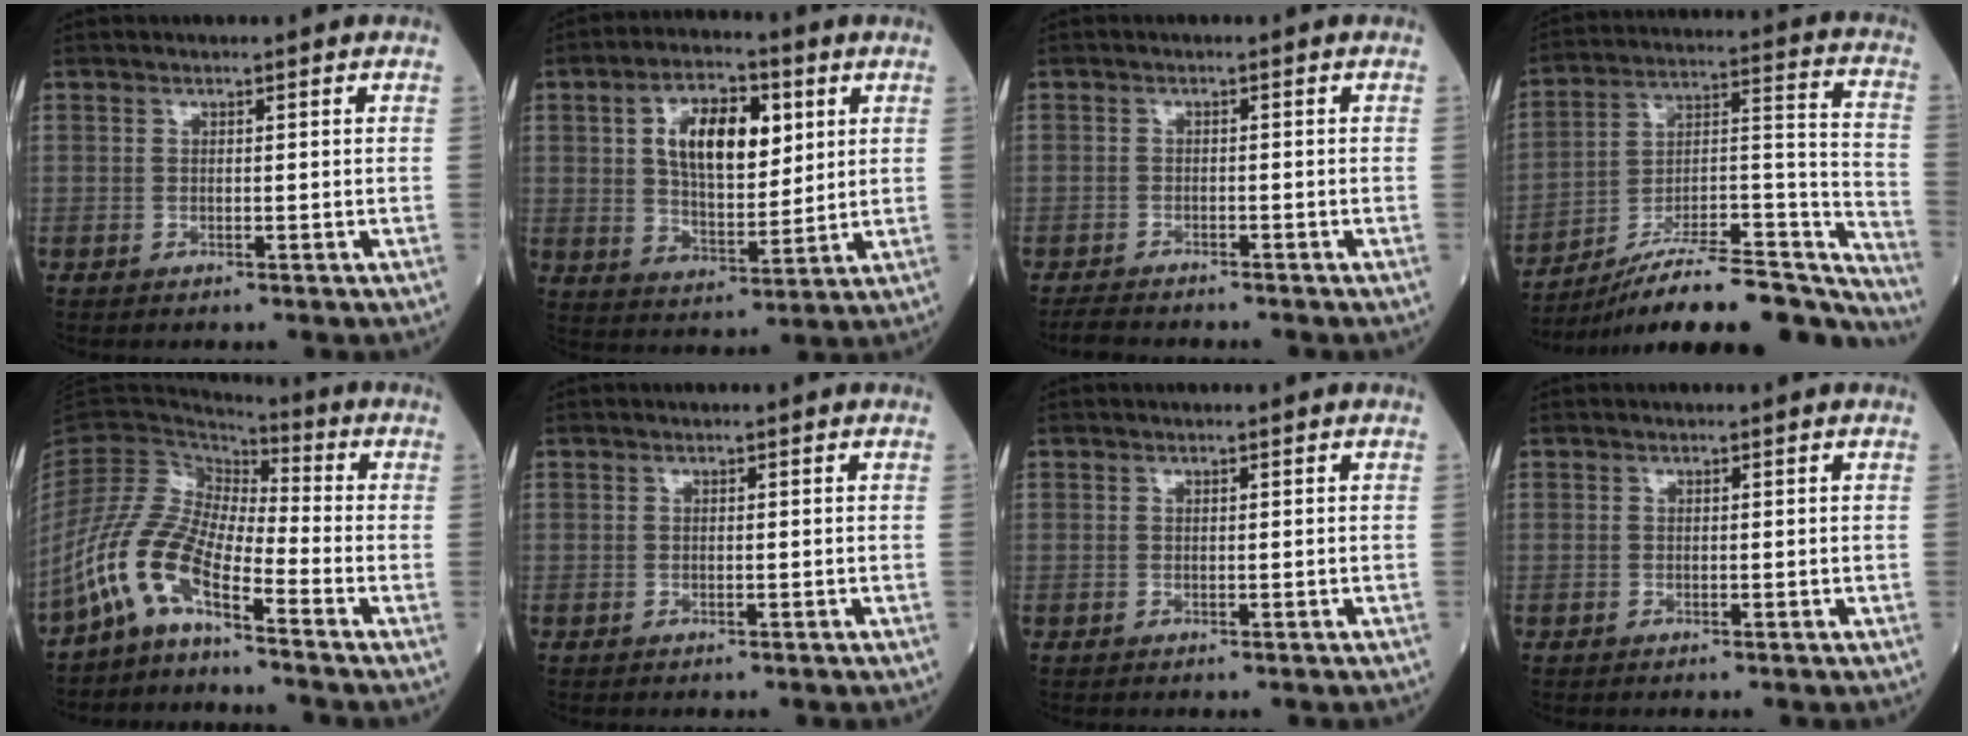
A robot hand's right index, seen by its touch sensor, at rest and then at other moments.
{"total": 11.9, "force": [3.6, 5.5, 9.9], "torque": [-0.179, 0.014, 0.065]}
{"total": 3.3, "force": [-3.1, 0.9, 0.8], "torque": [-0.018, -0.009, -0.051]}
{"total": 26.5, "force": [-23.0, 4.9, 12.1], "torque": [-0.123, 0.033, -0.342]}
{"total": 9.2, "force": [-6.0, 2.7, 6.5], "torque": [-0.159, 0.009, -0.128]}
{"total": 0.0}
{"total": 0.0}
{"total": 0.0}